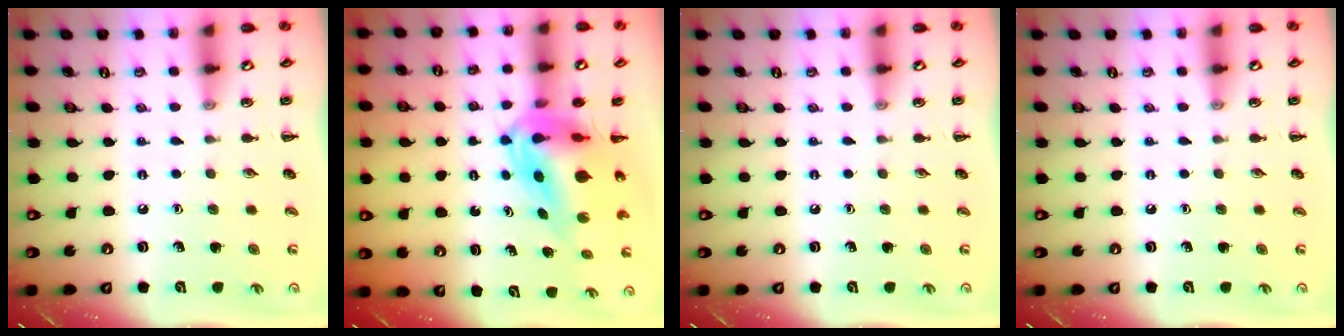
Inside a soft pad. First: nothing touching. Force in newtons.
{"total": 9.1, "press": 8.7, "slide": 2.6}
{"total": 0.0}
{"total": 0.0}